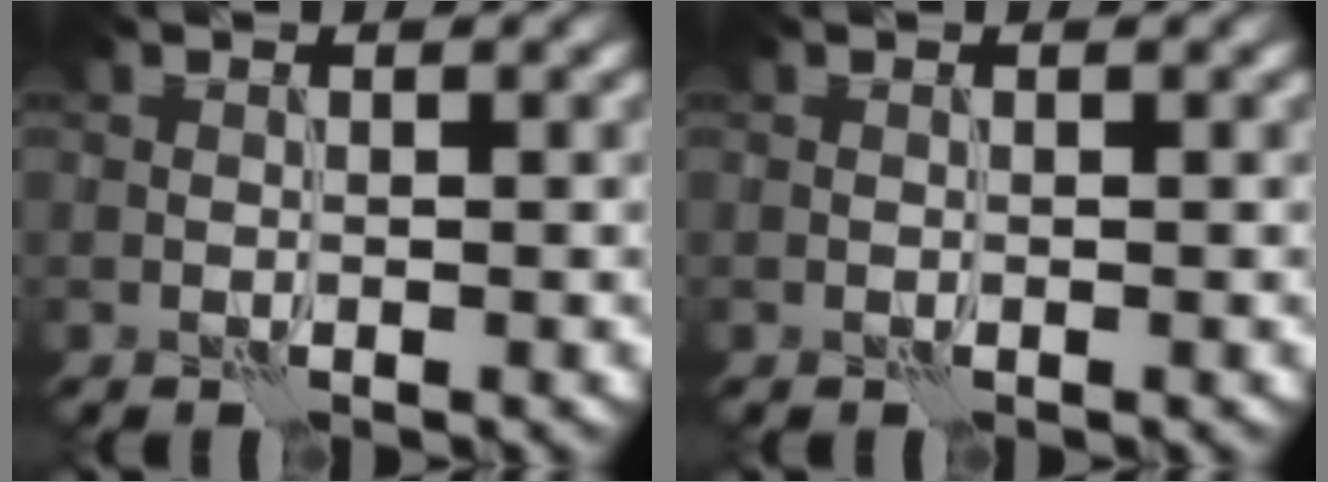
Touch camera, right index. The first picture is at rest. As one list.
[{"total": 0.0}]